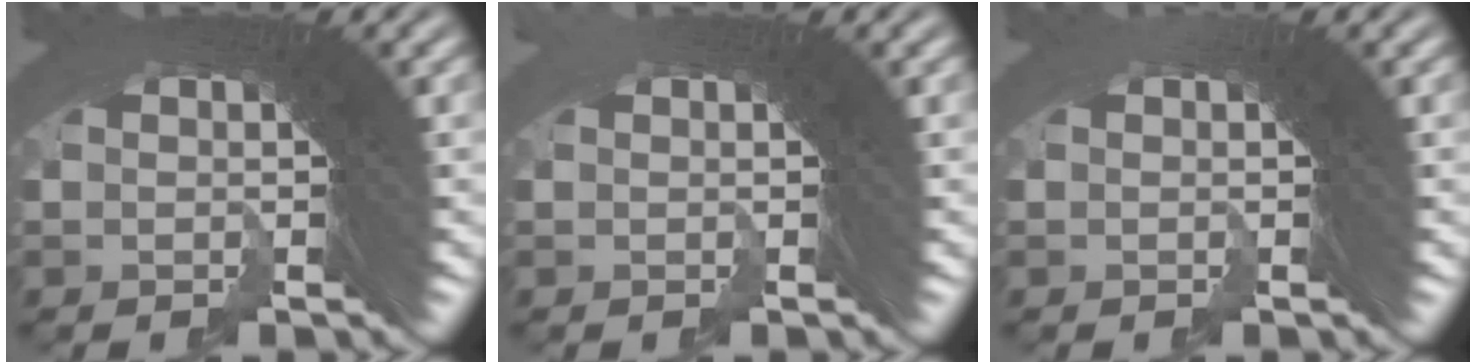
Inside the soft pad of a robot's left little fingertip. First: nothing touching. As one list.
[{"total": 2.4, "force": [-0.5, -1.6, -1.8], "torque": [0.025, -0.007, -0.002]}, {"total": 1.6, "force": [-0.2, -1.2, -1.0], "torque": [0.009, 0.000, -0.002]}]